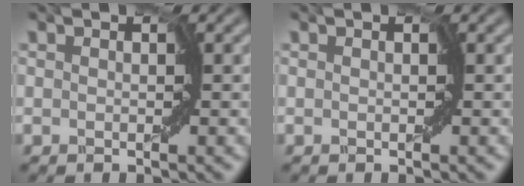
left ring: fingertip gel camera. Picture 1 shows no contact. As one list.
[{"total": 0.0}]